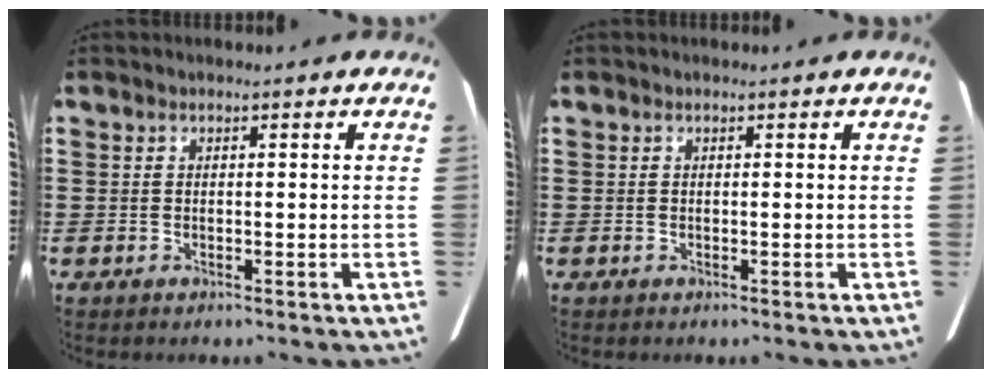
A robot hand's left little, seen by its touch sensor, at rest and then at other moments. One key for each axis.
{"total": 0.0}